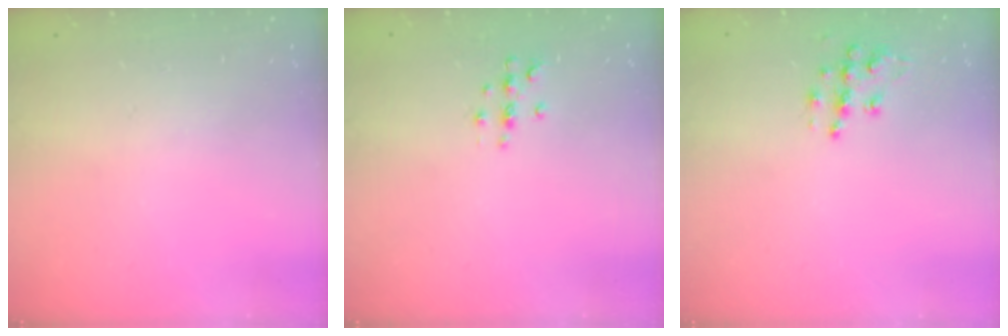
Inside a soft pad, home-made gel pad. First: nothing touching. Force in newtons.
{"total": 4.9, "press": 4.9, "slide": 0.5}
{"total": 9.9, "press": 9.9, "slide": 0.7}